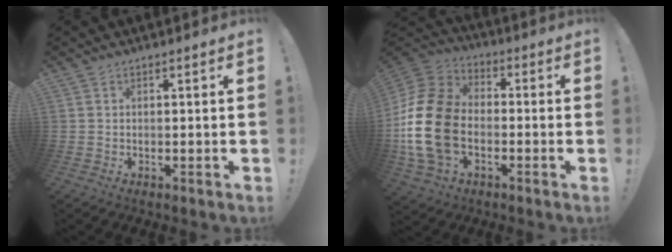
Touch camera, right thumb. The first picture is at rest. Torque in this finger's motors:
{"motor_torque": [2.39, 2.62, 1.44, -1.34, 0.55]}